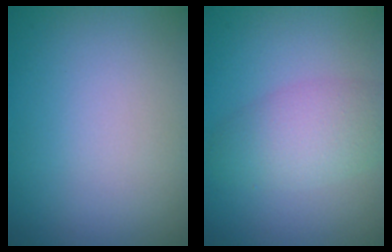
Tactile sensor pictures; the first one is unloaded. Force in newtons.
{"total": 3.9, "press": 3.9, "slide": 0.2}